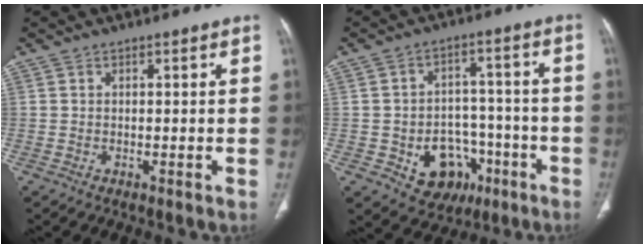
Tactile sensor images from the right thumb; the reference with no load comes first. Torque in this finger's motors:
{"motor_torque": [4.08, 0.92, 0.40, -0.89, 0.00]}